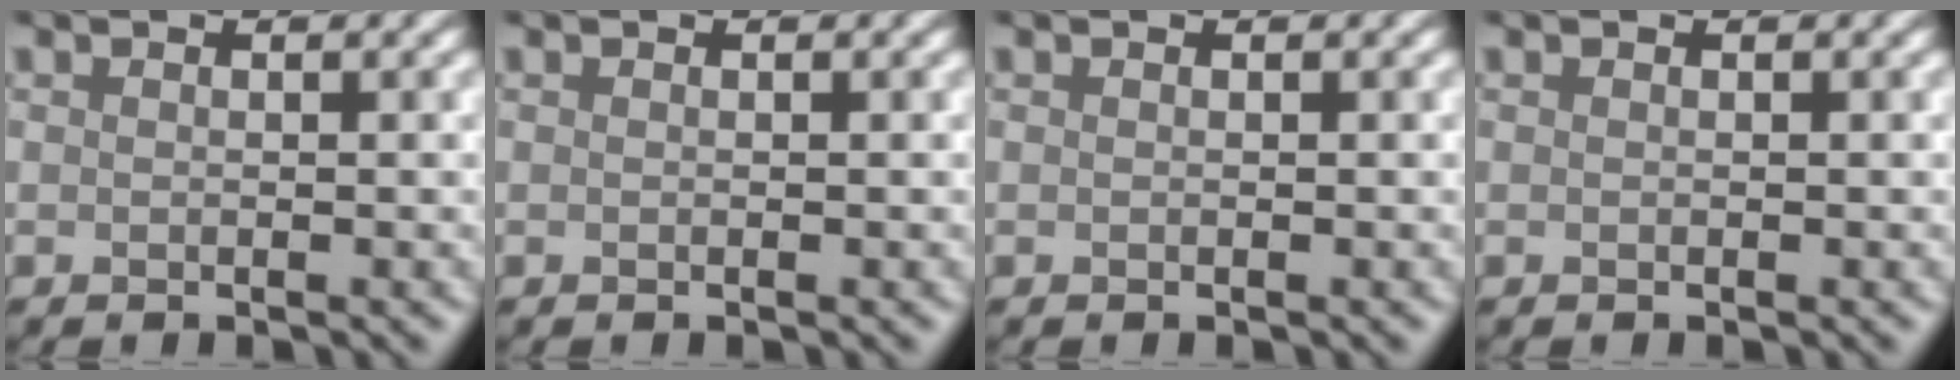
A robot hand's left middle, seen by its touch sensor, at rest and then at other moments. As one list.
[{"total": 0.0}, {"total": 0.0}, {"total": 0.0}]